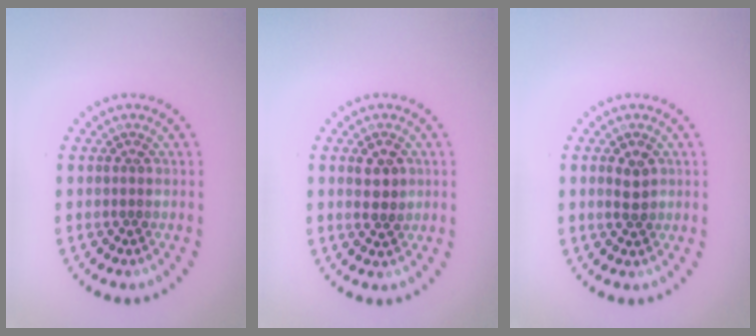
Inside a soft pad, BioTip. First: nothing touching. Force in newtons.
{"total": 2.4, "press": 2.3, "slide": 0.5}
{"total": 1.9, "press": 1.9, "slide": 0.3}